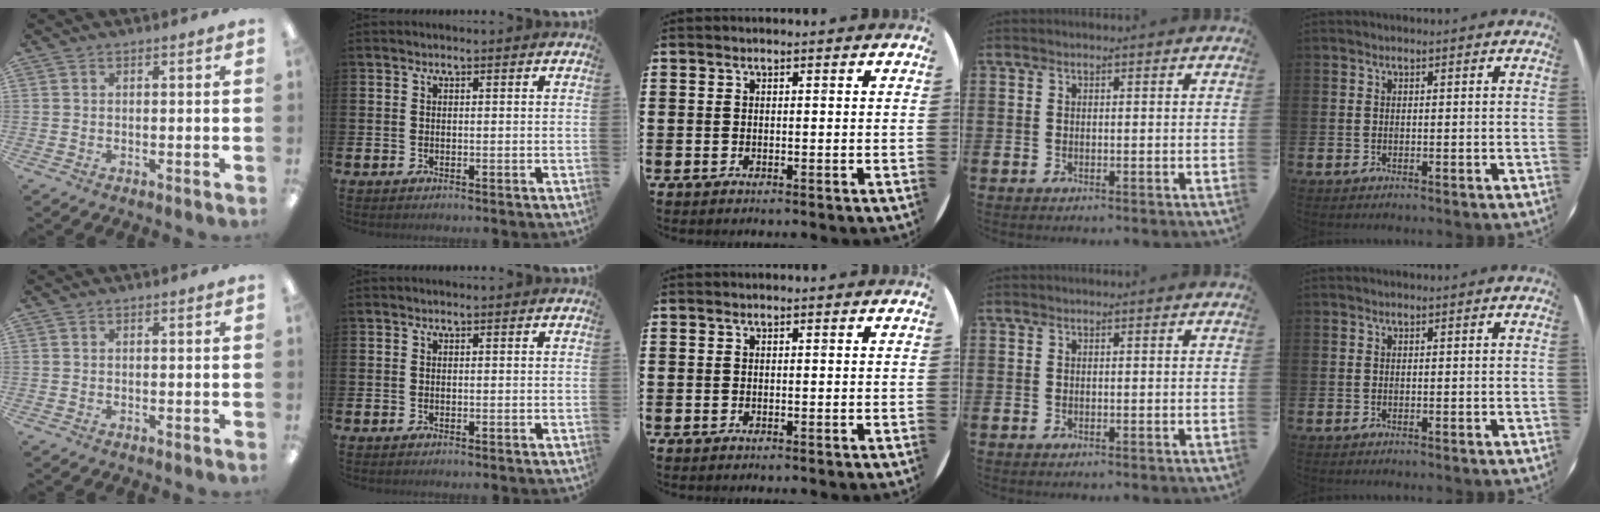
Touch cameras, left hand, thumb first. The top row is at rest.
{}